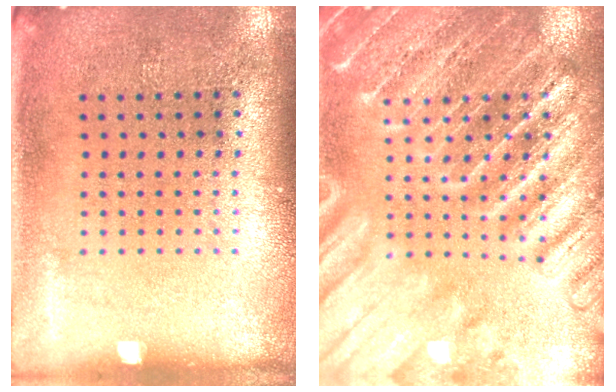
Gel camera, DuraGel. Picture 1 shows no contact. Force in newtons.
{"total": 4.1, "press": 4.0, "slide": 0.5}